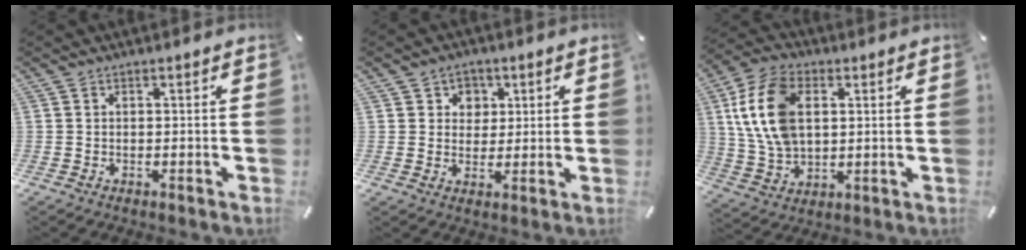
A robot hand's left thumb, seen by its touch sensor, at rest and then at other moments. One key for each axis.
{"total": 4.5, "fx": 1.5, "fy": 4.2, "fz": 0.7, "tx": -0.004, "ty": -0.001, "tz": 0.020}
{"total": 14.6, "fx": 3.2, "fy": 10.2, "fz": 10.0, "tx": -0.247, "ty": 0.009, "tz": 0.055}